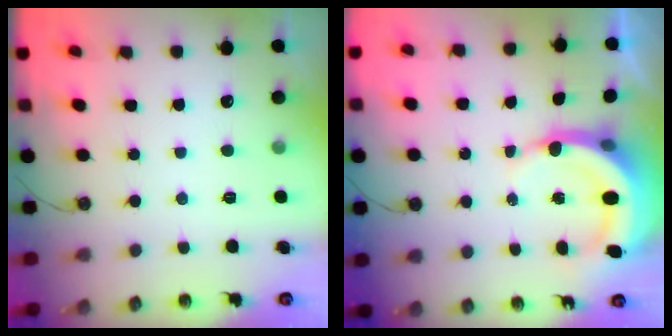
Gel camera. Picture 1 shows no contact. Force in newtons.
{"total": 8.0, "press": 7.8, "slide": 2.0}